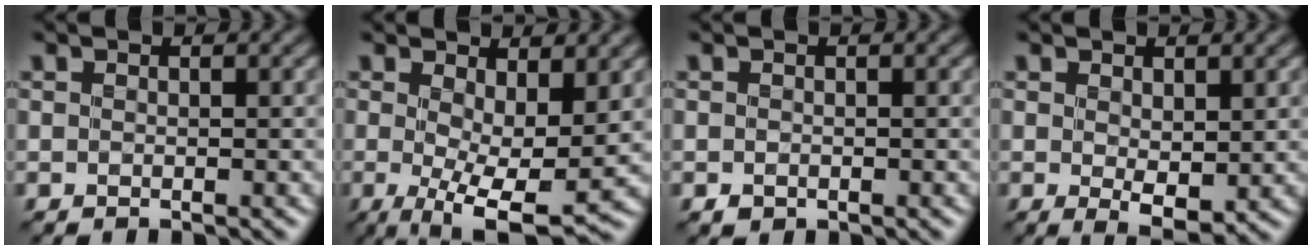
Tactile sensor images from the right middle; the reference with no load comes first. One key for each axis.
{"total": 7.6, "fx": 0.2, "fy": 2.6, "fz": 7.1, "tx": -0.117, "ty": -0.018, "tz": 0.004}
{"total": 0.6, "fx": -0.2, "fy": 0.5, "fz": 0.3, "tx": -0.006, "ty": -0.002, "tz": -0.003}
{"total": 2.5, "fx": 0.7, "fy": 1.0, "fz": 2.2, "tx": -0.041, "ty": -0.008, "tz": 0.018}